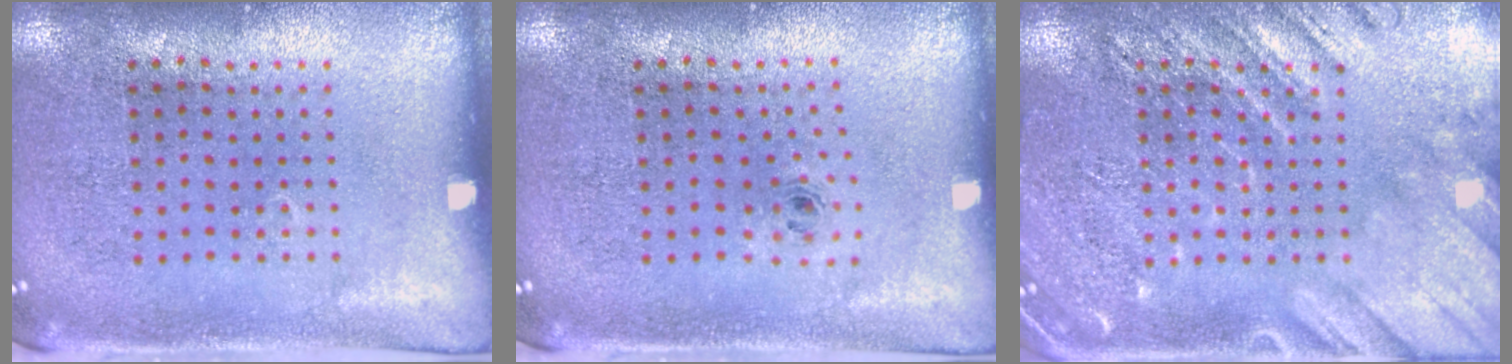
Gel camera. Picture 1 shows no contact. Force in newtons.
{"total": 0.6, "press": 0.3, "slide": 0.6}
{"total": 3.7, "press": 3.6, "slide": 0.5}